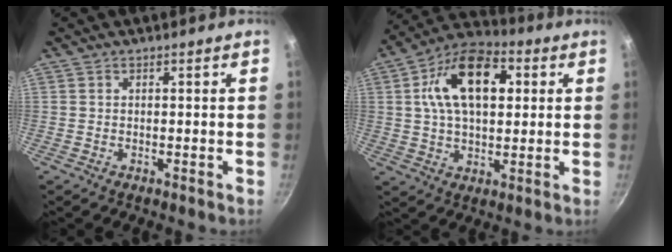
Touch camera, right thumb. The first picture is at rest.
{"total": 16.8, "force": [4.1, 9.6, 13.1], "torque": [-0.208, 0.014, 0.062]}